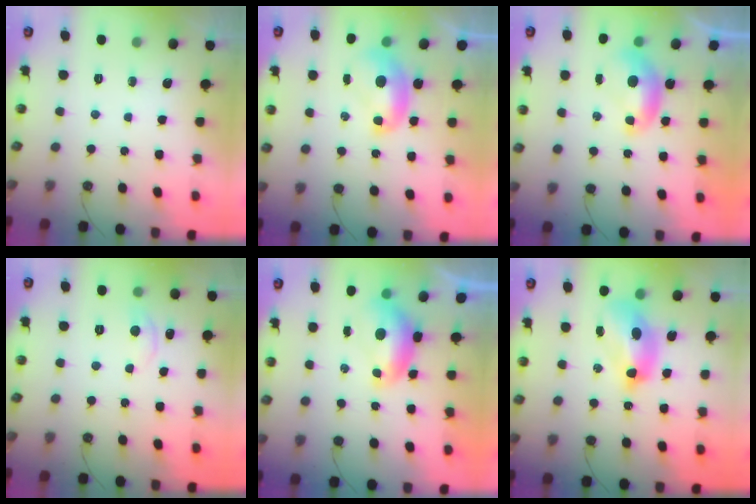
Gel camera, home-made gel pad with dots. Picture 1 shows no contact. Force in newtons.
{"total": 1.8, "press": 1.8, "slide": 0.3}
{"total": 0.0}
{"total": 0.5, "press": 0.2, "slide": 0.5}
{"total": 0.0}
{"total": 8.6, "press": 8.5, "slide": 1.3}